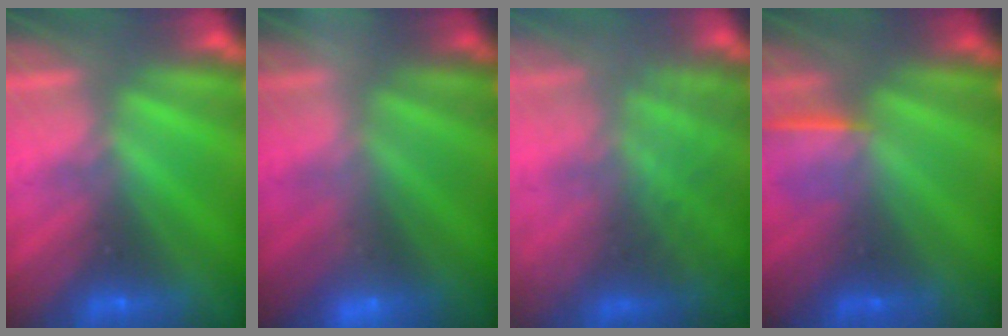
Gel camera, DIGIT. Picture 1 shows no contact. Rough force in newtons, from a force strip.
{"total": 2.2}
{"total": 7.5}
{"total": 1.2}